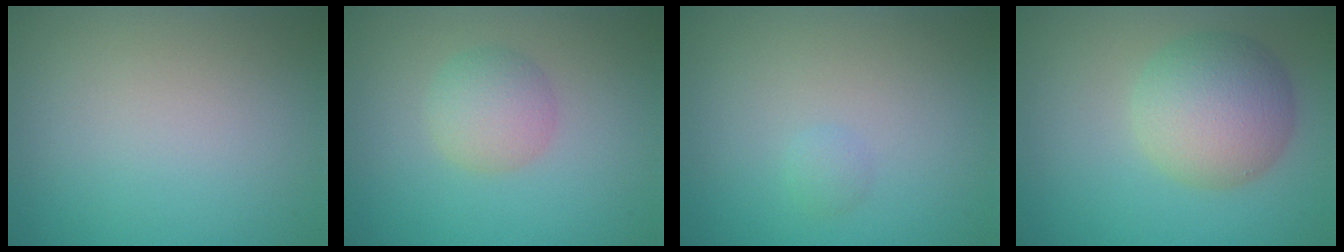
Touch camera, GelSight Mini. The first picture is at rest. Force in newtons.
{"total": 2.9, "press": 2.9, "slide": 0.1}
{"total": 0.7, "press": 0.7, "slide": 0.1}
{"total": 6.3, "press": 6.3, "slide": 0.2}